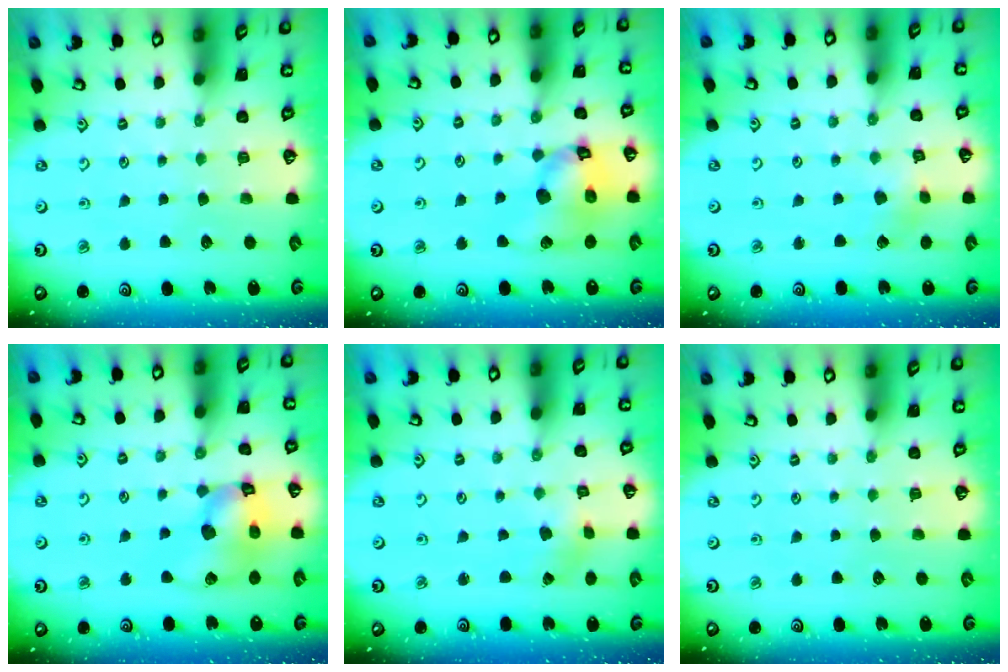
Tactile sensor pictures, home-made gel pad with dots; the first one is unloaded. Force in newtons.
{"total": 14.4, "press": 14.2, "slide": 1.9}
{"total": 3.0, "press": 3.0, "slide": 0.2}
{"total": 13.8, "press": 13.7, "slide": 1.9}
{"total": 1.5, "press": 1.5, "slide": 0.3}
{"total": 0.0}